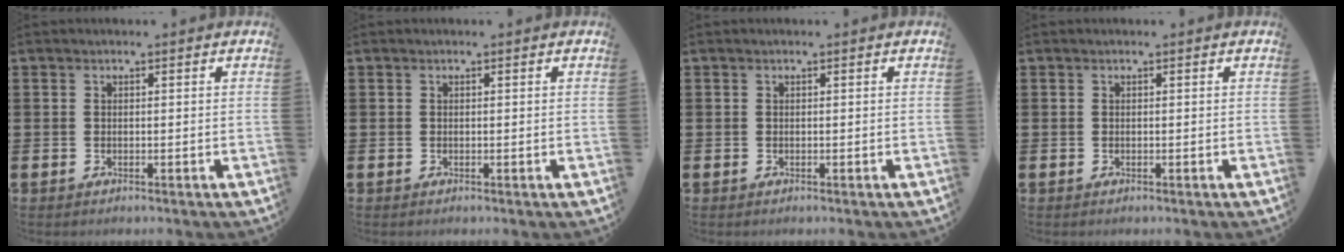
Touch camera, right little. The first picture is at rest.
{"total": 0.0}
{"total": 0.0}
{"total": 0.0}